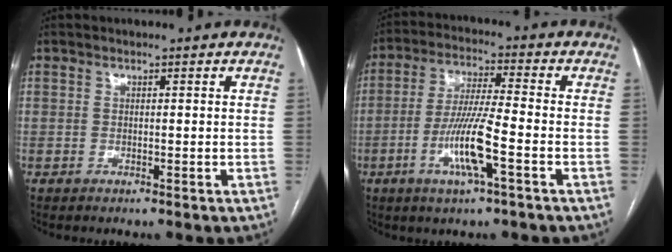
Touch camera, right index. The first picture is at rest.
{"total": 9.8, "force": [-3.4, 0.2, 9.1], "torque": [-0.182, -0.007, -0.067]}